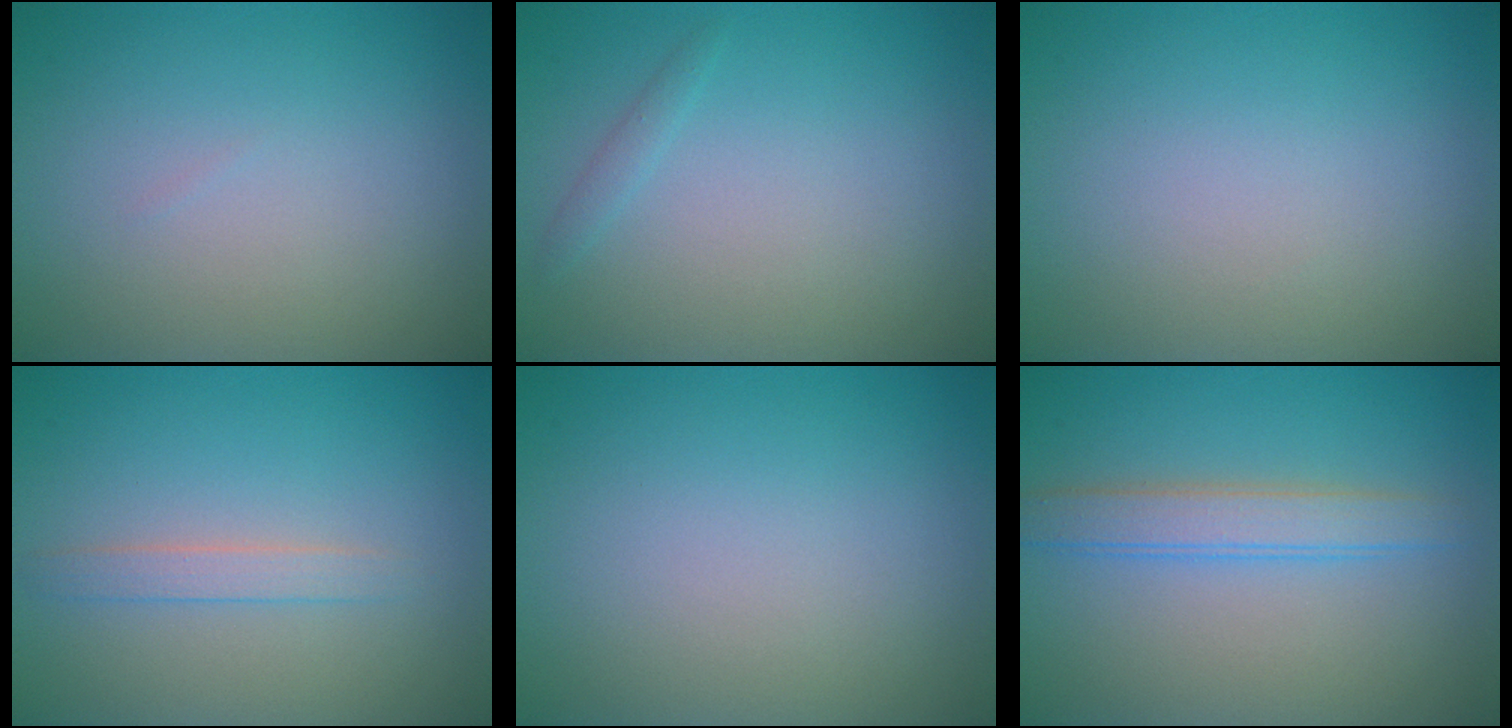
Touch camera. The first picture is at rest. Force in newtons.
{"total": 0.8, "press": 0.8, "slide": 0.1}
{"total": 0.0}
{"total": 1.5, "press": 1.4, "slide": 0.1}
{"total": 0.0}
{"total": 2.9, "press": 2.9, "slide": 0.0}